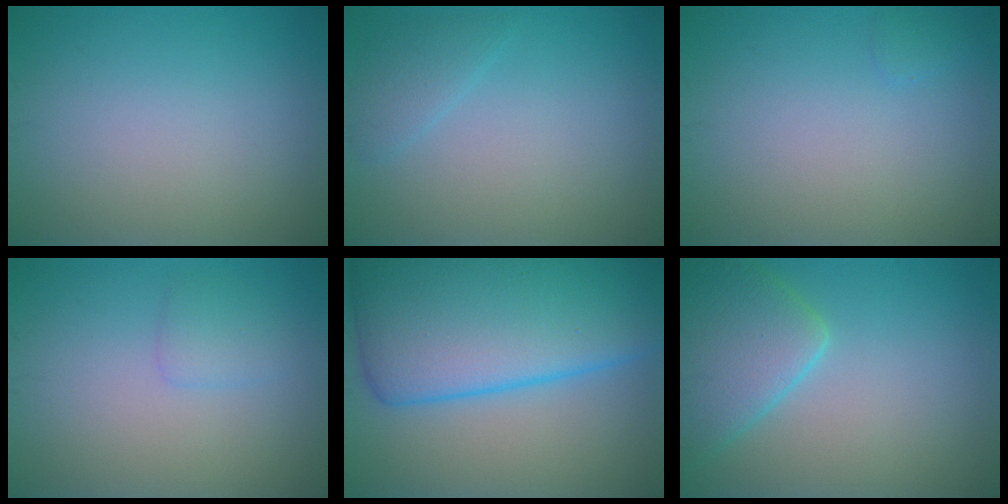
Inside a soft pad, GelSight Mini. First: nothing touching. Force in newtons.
{"total": 1.5, "press": 1.5, "slide": 0.1}
{"total": 0.6, "press": 0.6, "slide": 0.1}
{"total": 1.4, "press": 1.4, "slide": 0.1}
{"total": 14.6, "press": 14.6, "slide": 0.4}
{"total": 6.0, "press": 6.0, "slide": 0.3}